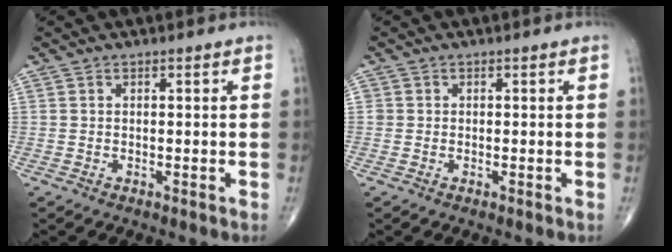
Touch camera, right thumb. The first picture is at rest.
{"total": 0.8, "force": [0.0, 0.8, 0.1], "torque": [0.005, 0.003, -0.001]}